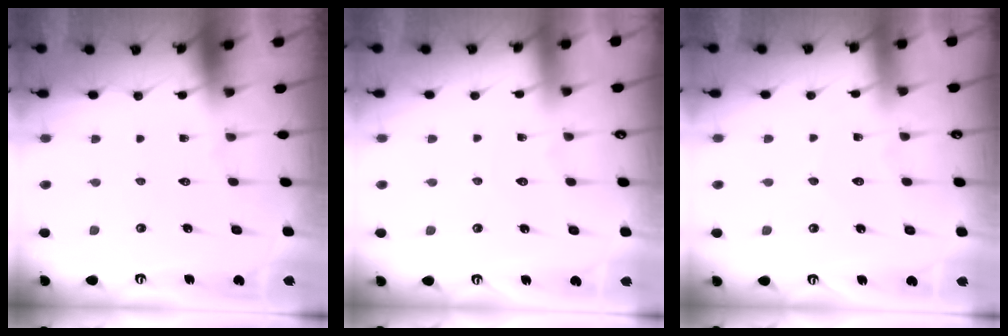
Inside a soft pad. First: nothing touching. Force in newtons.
{"total": 2.8, "press": 2.8, "slide": 0.4}
{"total": 3.0, "press": 2.9, "slide": 0.4}